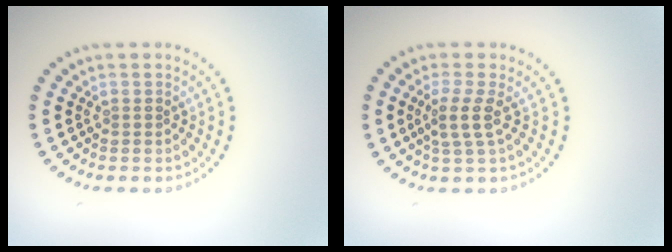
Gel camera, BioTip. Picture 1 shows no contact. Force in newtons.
{"total": 2.5, "press": 1.9, "slide": 1.5}